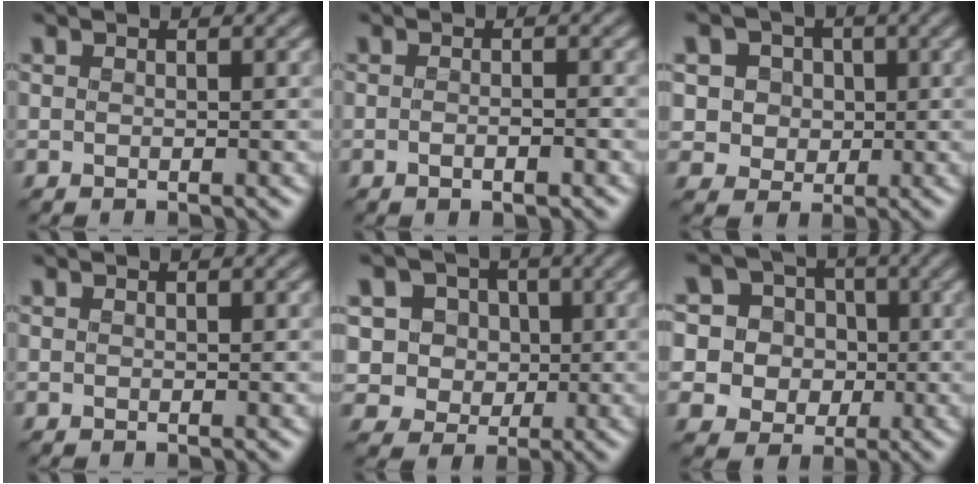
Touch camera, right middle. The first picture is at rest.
{"total": 1.9, "force": [-0.8, 0.5, 1.6], "torque": [-0.014, 0.002, -0.017]}
{"total": 5.5, "force": [1.9, 4.8, 2.1], "torque": [-0.030, 0.016, 0.021]}
{"total": 0.0}
{"total": 6.9, "force": [2.4, 5.9, 2.6], "torque": [-0.038, 0.014, 0.020]}
{"total": 8.9, "force": [1.3, 8.5, 2.2], "torque": [-0.079, 0.034, 0.017]}